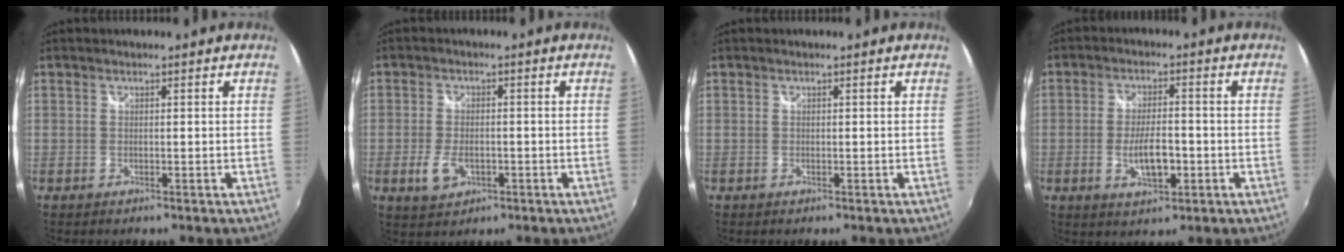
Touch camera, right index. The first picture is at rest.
{"total": 5.2, "force": [-1.9, 3.1, 3.7], "torque": [-0.085, -0.006, -0.031]}
{"total": 0.0}
{"total": 6.9, "force": [-1.9, 2.7, 6.1], "torque": [-0.118, -0.005, -0.029]}